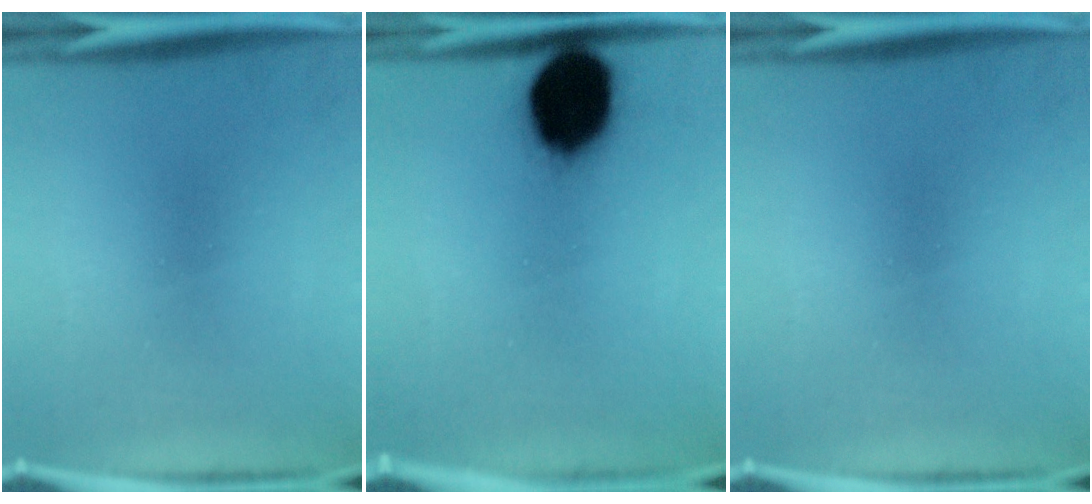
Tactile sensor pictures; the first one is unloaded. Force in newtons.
{"total": 17.5}
{"total": 0.0}